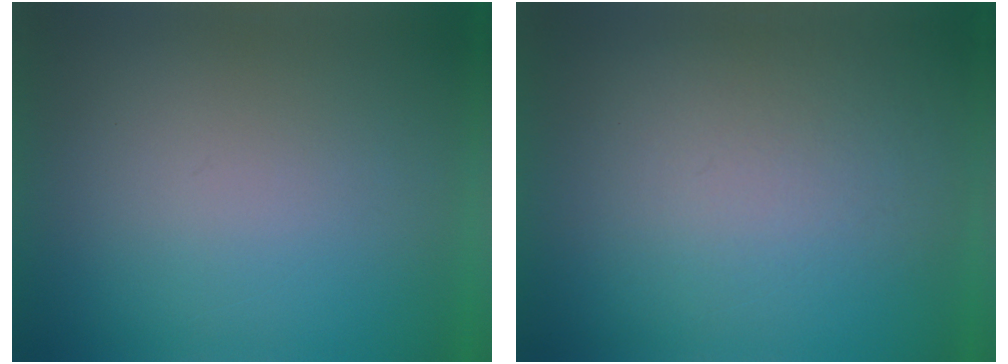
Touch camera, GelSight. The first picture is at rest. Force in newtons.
{"total": 3.9}